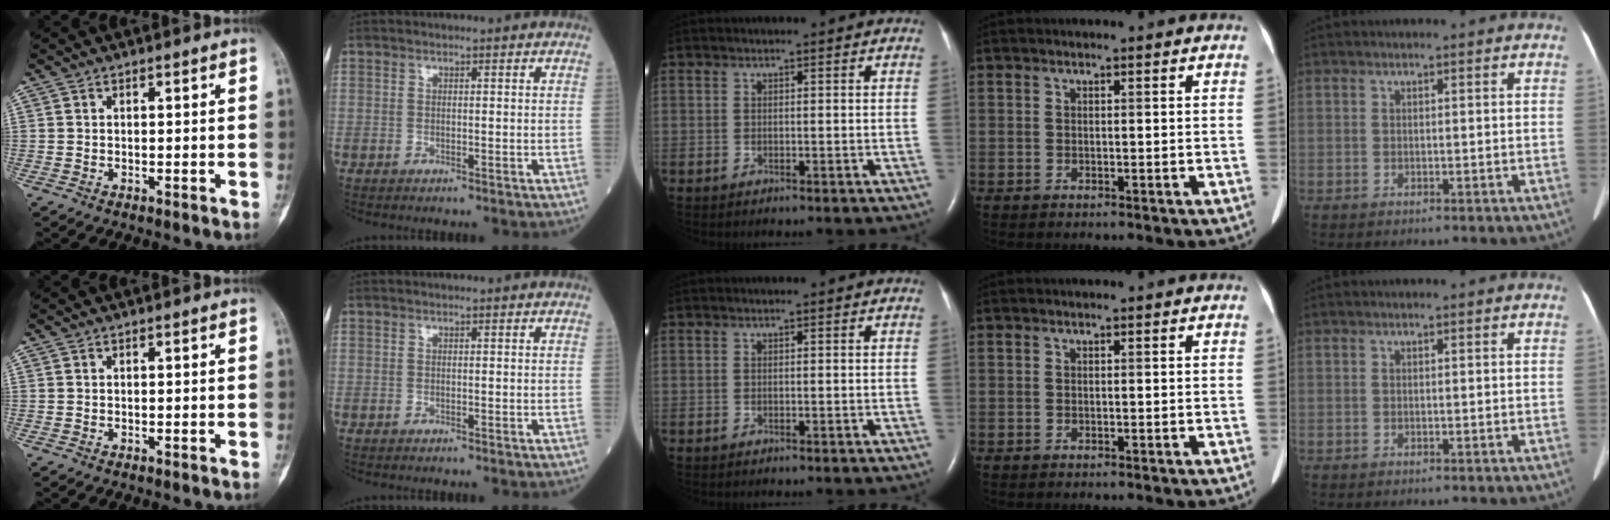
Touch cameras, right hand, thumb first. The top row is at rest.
{}